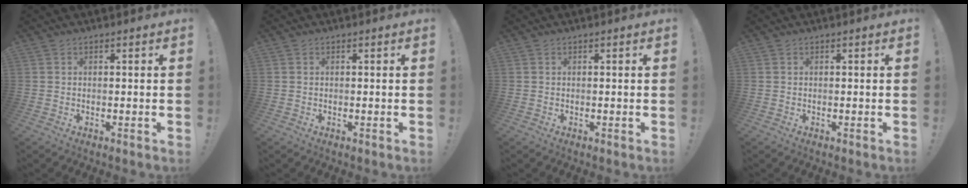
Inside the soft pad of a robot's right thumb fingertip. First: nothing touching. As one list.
[{"total": 0.0}, {"total": 0.0}, {"total": 0.0}]